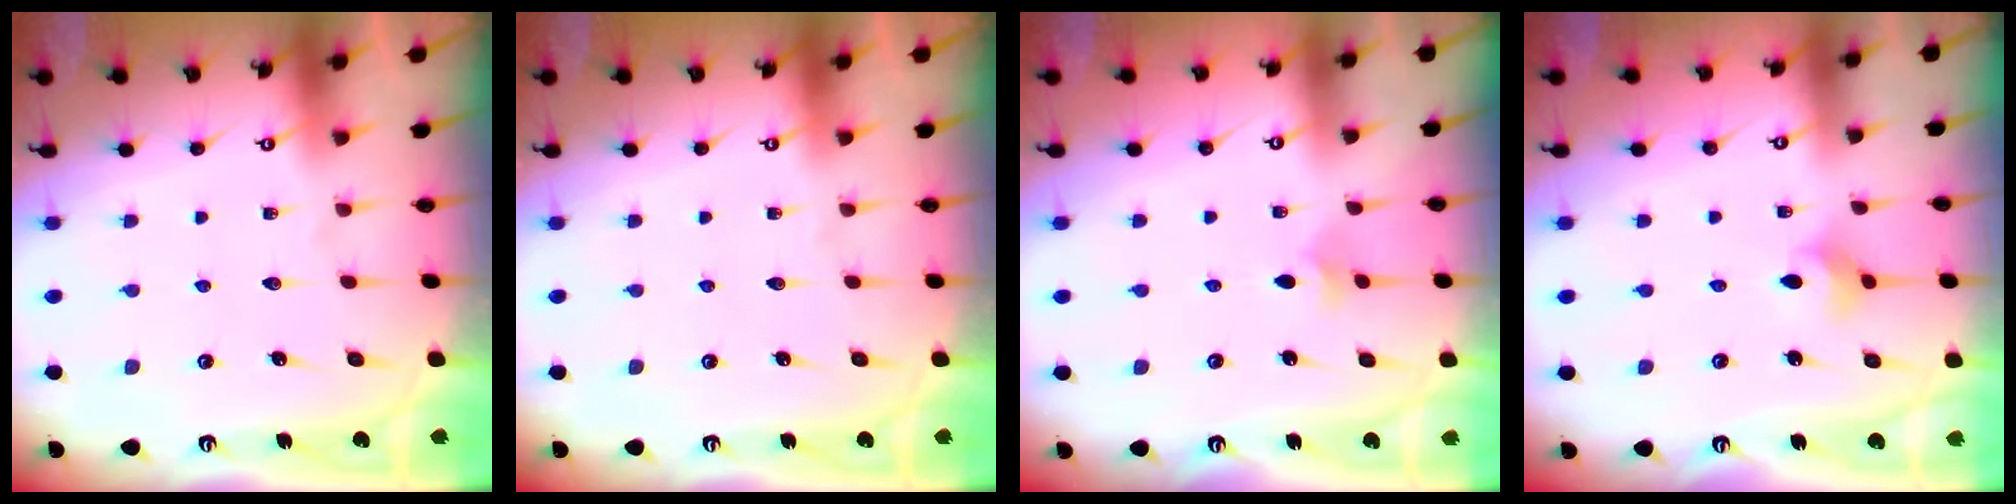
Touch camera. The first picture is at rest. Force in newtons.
{"total": 0.0}
{"total": 3.9, "press": 3.8, "slide": 1.1}
{"total": 4.0, "press": 4.0, "slide": 0.8}